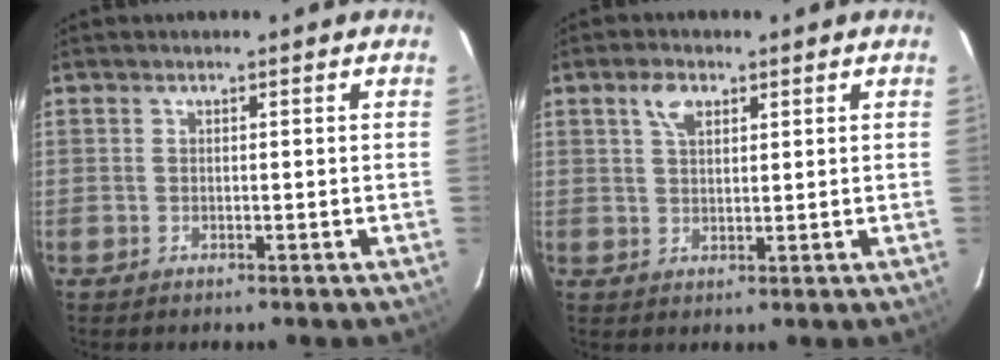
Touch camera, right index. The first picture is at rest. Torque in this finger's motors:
{"motor_torque": [0.19, 0.02, 0.13, 0.05]}